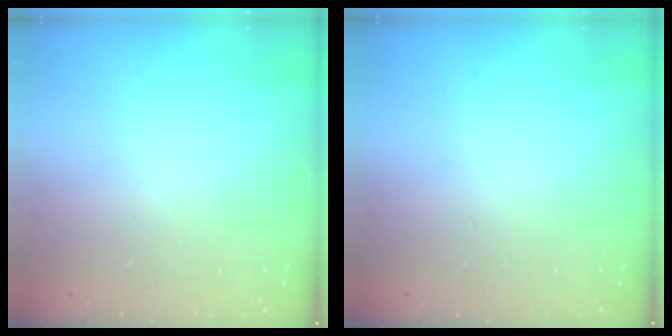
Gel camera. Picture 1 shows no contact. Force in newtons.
{"total": 0.0}